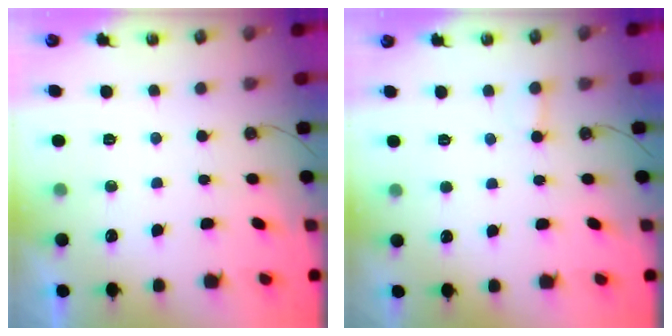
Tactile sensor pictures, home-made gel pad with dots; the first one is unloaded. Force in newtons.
{"total": 1.9, "press": 1.9, "slide": 0.2}